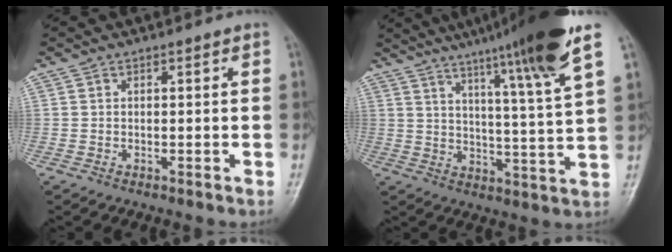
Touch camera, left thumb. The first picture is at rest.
{"total": 18.0, "force": [11.5, -0.3, 13.8], "torque": [-0.200, -0.046, 0.165]}